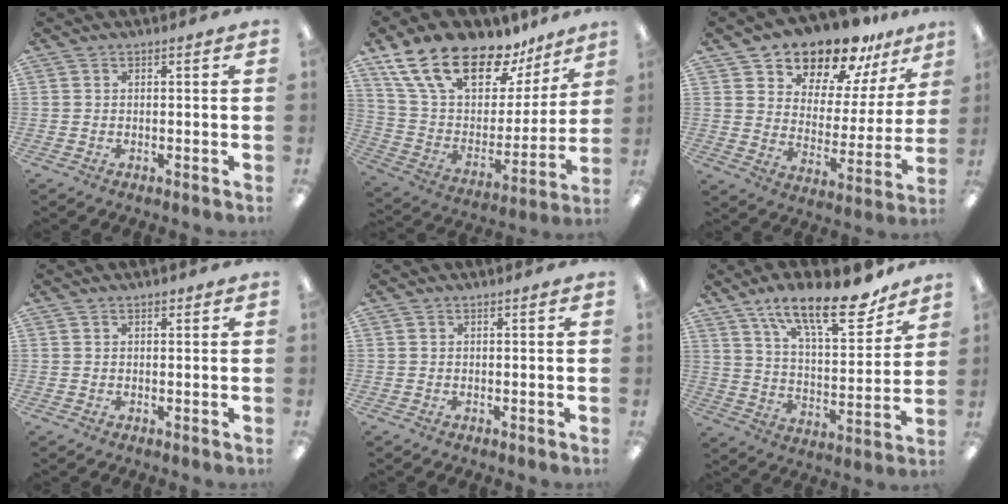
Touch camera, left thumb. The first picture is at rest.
{"total": 22.2, "force": [15.8, 10.5, 11.5], "torque": [-0.211, -0.096, 0.287]}
{"total": 15.1, "force": [13.4, 5.9, 3.7], "torque": [-0.071, -0.114, 0.241]}
{"total": 0.8, "force": [0.5, 0.5, 0.4], "torque": [-0.001, -0.002, 0.008]}
{"total": 0.0}
{"total": 20.2, "force": [14.4, 7.0, 12.4], "torque": [-0.189, -0.084, 0.236]}